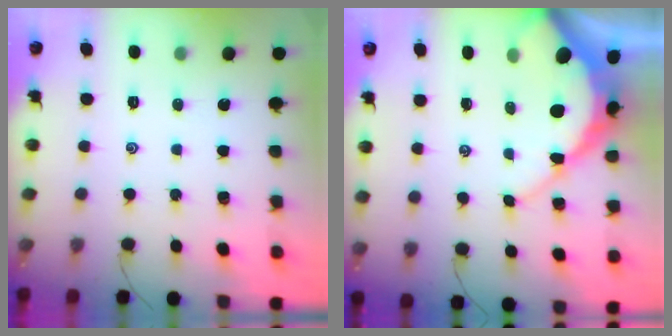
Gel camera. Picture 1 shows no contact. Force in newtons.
{"total": 11.4, "press": 11.3, "slide": 0.9}